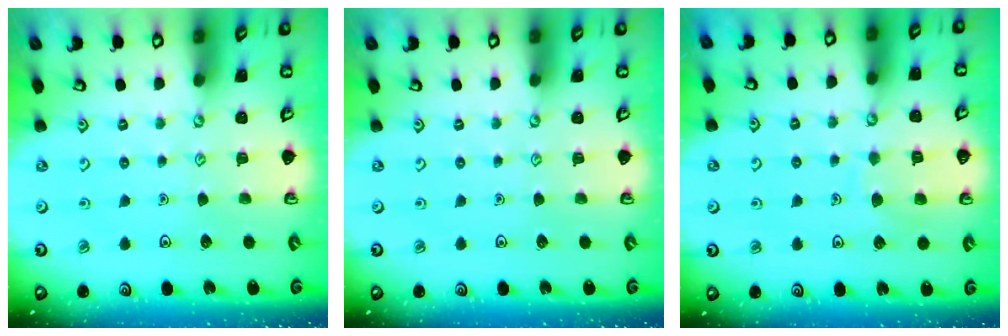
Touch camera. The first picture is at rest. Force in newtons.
{"total": 0.0}
{"total": 6.3, "press": 6.2, "slide": 0.6}